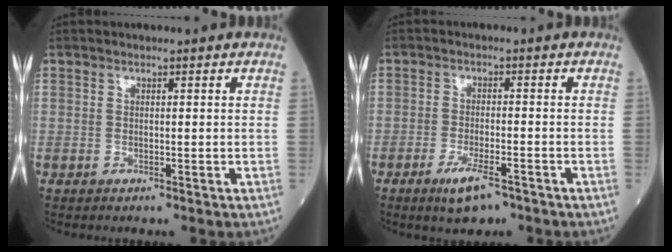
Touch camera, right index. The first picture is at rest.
{"total": 5.0, "force": [-3.3, 1.3, 3.5], "torque": [-0.069, -0.006, -0.053]}